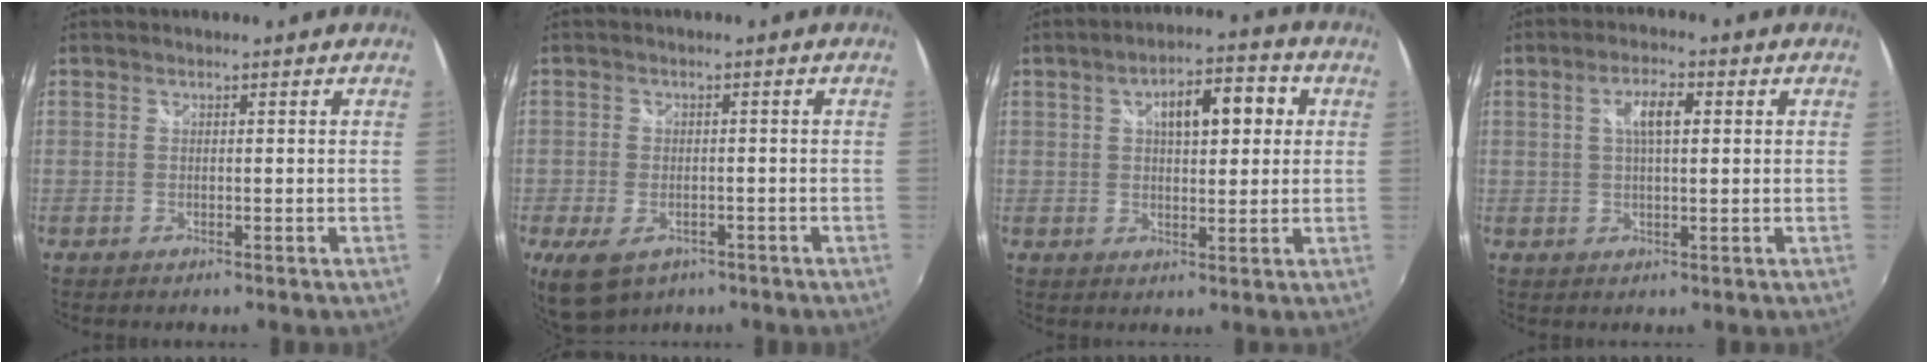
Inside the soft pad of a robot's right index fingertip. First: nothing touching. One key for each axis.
{"total": 8.2, "fx": -4.6, "fy": 4.9, "fz": 4.6, "tx": -0.109, "ty": -0.030, "tz": -0.076}
{"total": 9.2, "fx": 2.5, "fy": 4.0, "fz": 7.8, "tx": -0.125, "ty": 0.022, "tz": 0.040}
{"total": 4.8, "fx": 1.2, "fy": 1.6, "fz": 4.4, "tx": -0.078, "ty": 0.009, "tz": 0.021}